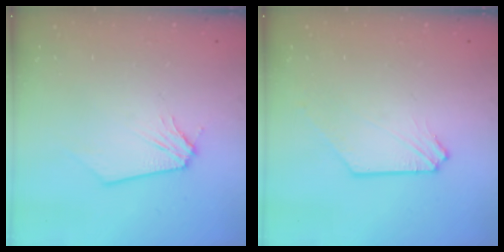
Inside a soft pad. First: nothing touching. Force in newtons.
{"total": 0.9, "press": 0.9, "slide": 0.0}